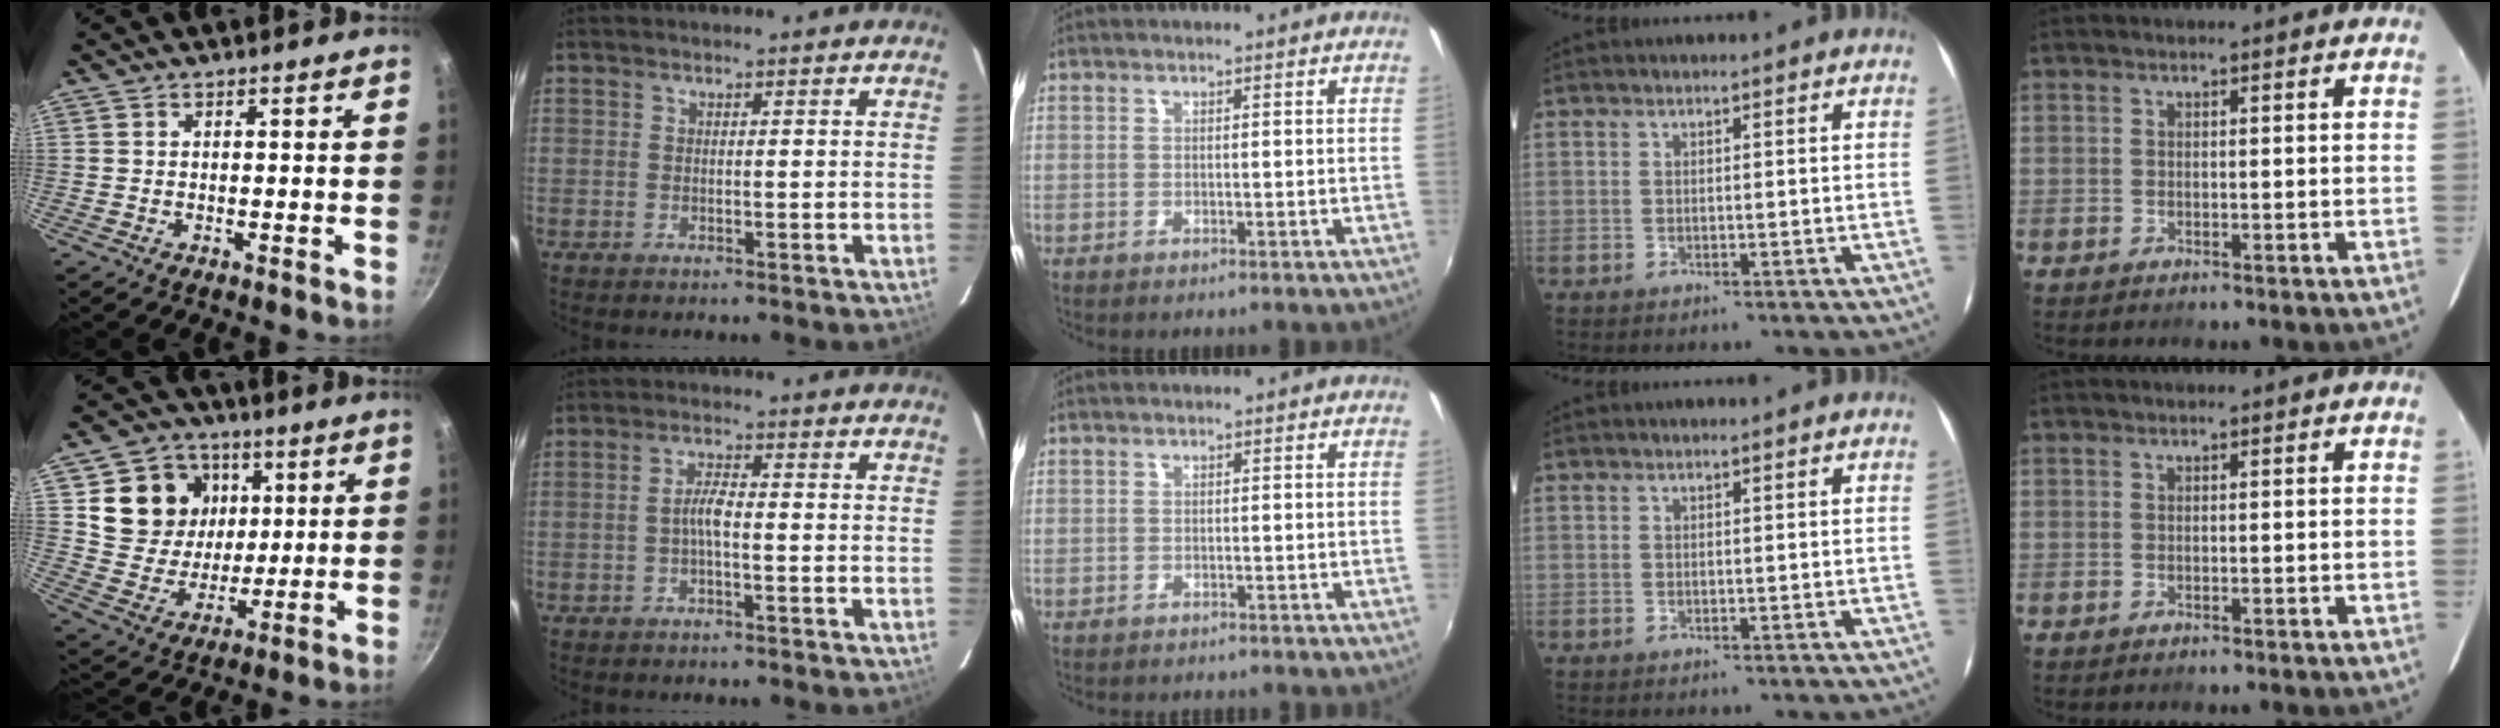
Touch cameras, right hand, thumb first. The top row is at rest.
{"thumb": {"total": 14.7, "force": [4.6, 12.6, 5.9], "torque": [-0.073, -0.016, 0.085]}, "index": {"total": 2.7, "force": [-0.9, 0.4, 2.6], "torque": [-0.053, 0.007, -0.018]}, "middle": {"total": 1.1, "force": [-1.0, 0.5, 0.0], "torque": [-0.006, -0.002, -0.017]}}